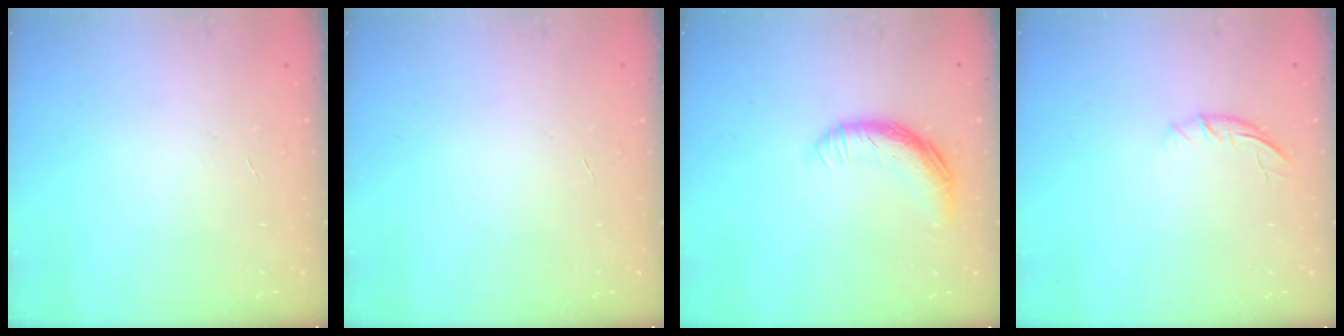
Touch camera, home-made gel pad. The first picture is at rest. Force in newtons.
{"total": 0.0}
{"total": 10.7, "press": 10.7, "slide": 0.5}
{"total": 6.5, "press": 6.4, "slide": 1.4}